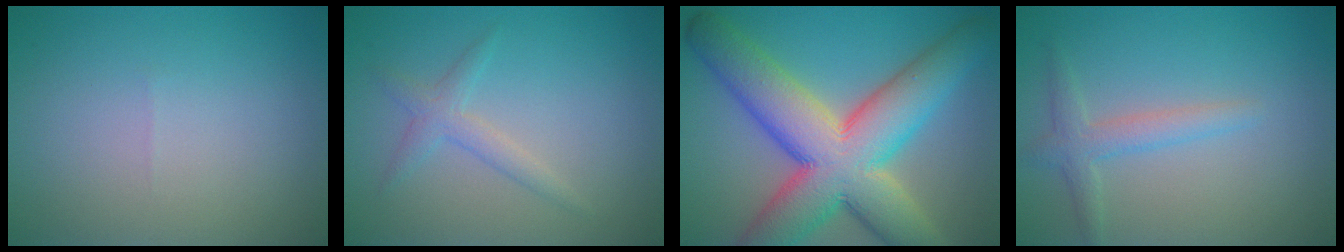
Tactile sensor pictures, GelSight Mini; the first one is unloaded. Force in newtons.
{"total": 1.8, "press": 1.8, "slide": 0.1}
{"total": 13.4, "press": 13.3, "slide": 0.8}
{"total": 2.3, "press": 2.3, "slide": 0.1}